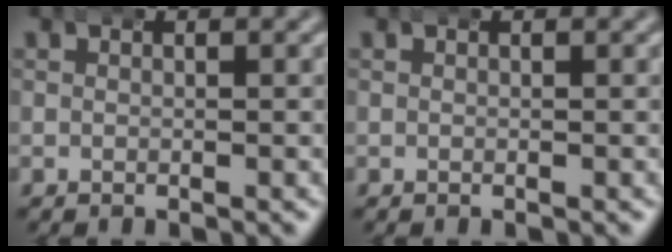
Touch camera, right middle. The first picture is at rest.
{"total": 0.0}